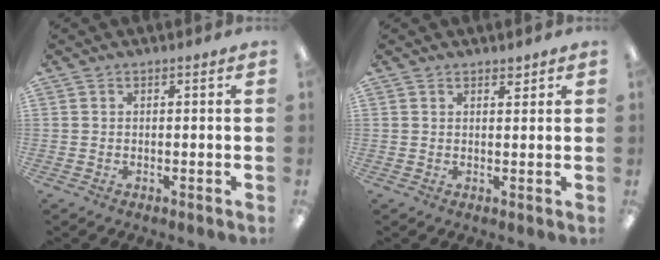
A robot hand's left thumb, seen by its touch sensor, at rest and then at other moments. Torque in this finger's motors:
{"motor_torque": [0.11, -0.01, 0.22, -0.10, 0.00]}